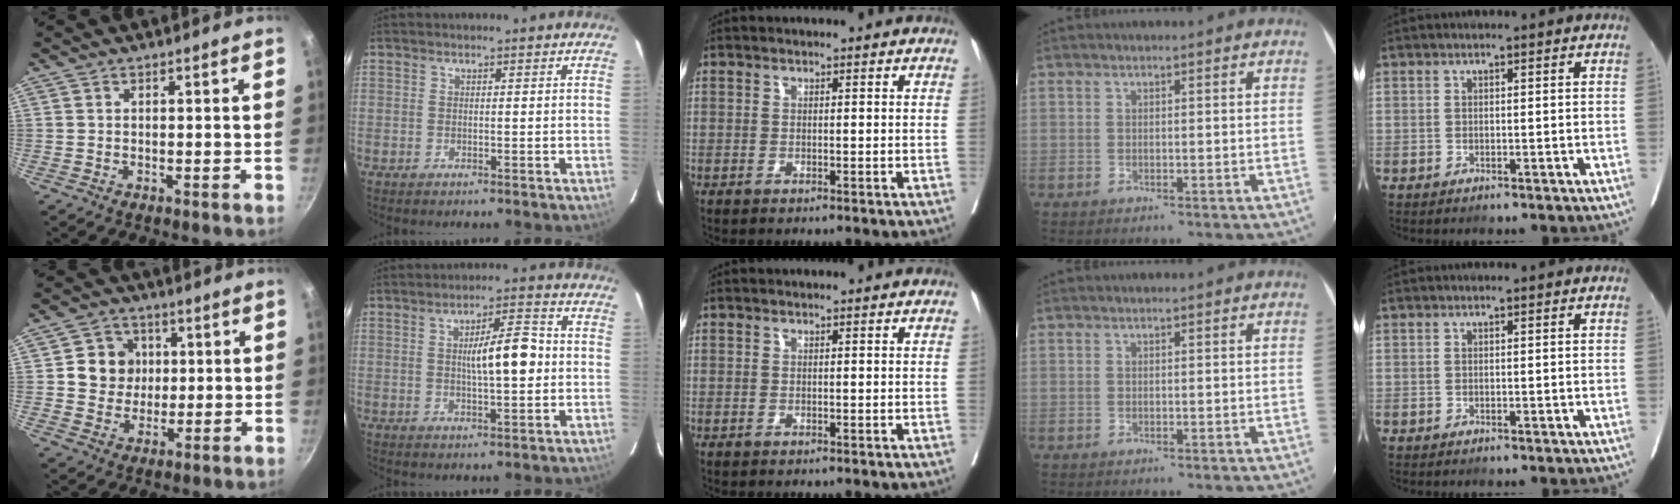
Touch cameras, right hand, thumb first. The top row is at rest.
{"thumb": {"total": 8.6, "force": [1.2, 7.9, 3.2], "torque": [-0.012, 0.003, 0.020]}, "index": {"total": 7.6, "force": [0.1, 1.5, 7.5], "torque": [-0.121, 0.012, 0.003]}}